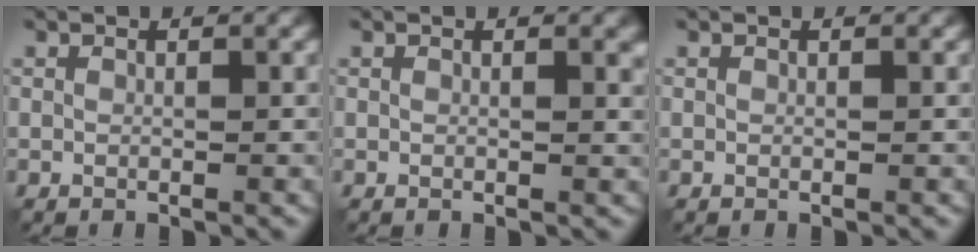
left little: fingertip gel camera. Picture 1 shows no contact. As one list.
[{"total": 1.0, "force": [0.4, 0.3, 0.8], "torque": [-0.008, 0.001, 0.006]}, {"total": 0.0}]